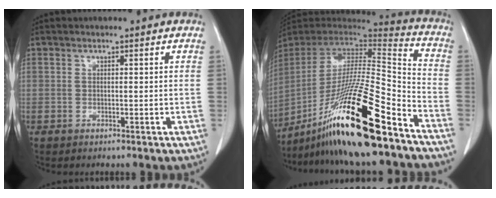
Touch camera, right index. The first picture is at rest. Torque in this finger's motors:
{"motor_torque": [1.59, -0.55, 0.63, 0.21]}